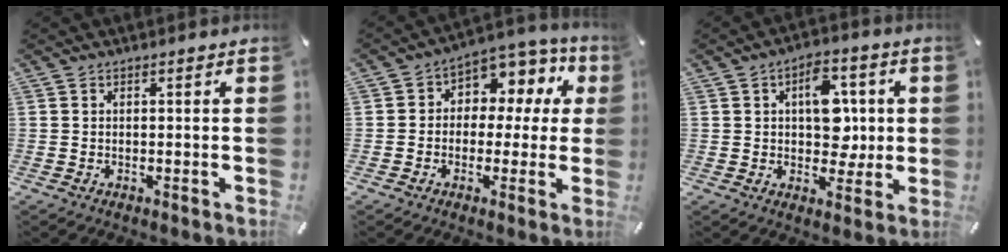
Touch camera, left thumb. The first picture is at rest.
{"total": 7.9, "force": [1.5, 6.5, 4.2], "torque": [-0.063, -0.015, 0.026]}
{"total": 10.9, "force": [1.6, 7.7, 7.6], "torque": [-0.087, 0.000, 0.023]}